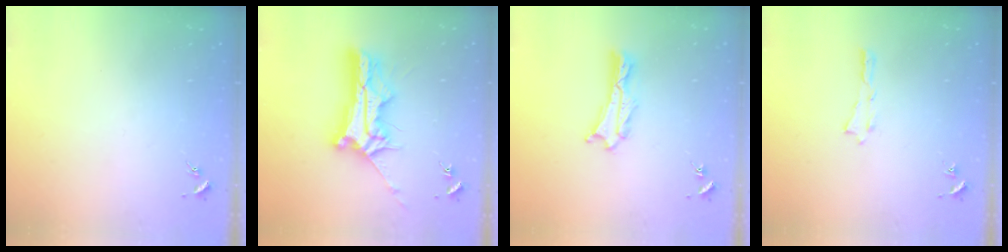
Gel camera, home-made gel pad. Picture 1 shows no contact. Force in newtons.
{"total": 11.4, "press": 11.3, "slide": 1.0}
{"total": 1.2, "press": 1.2, "slide": 0.2}
{"total": 0.0}